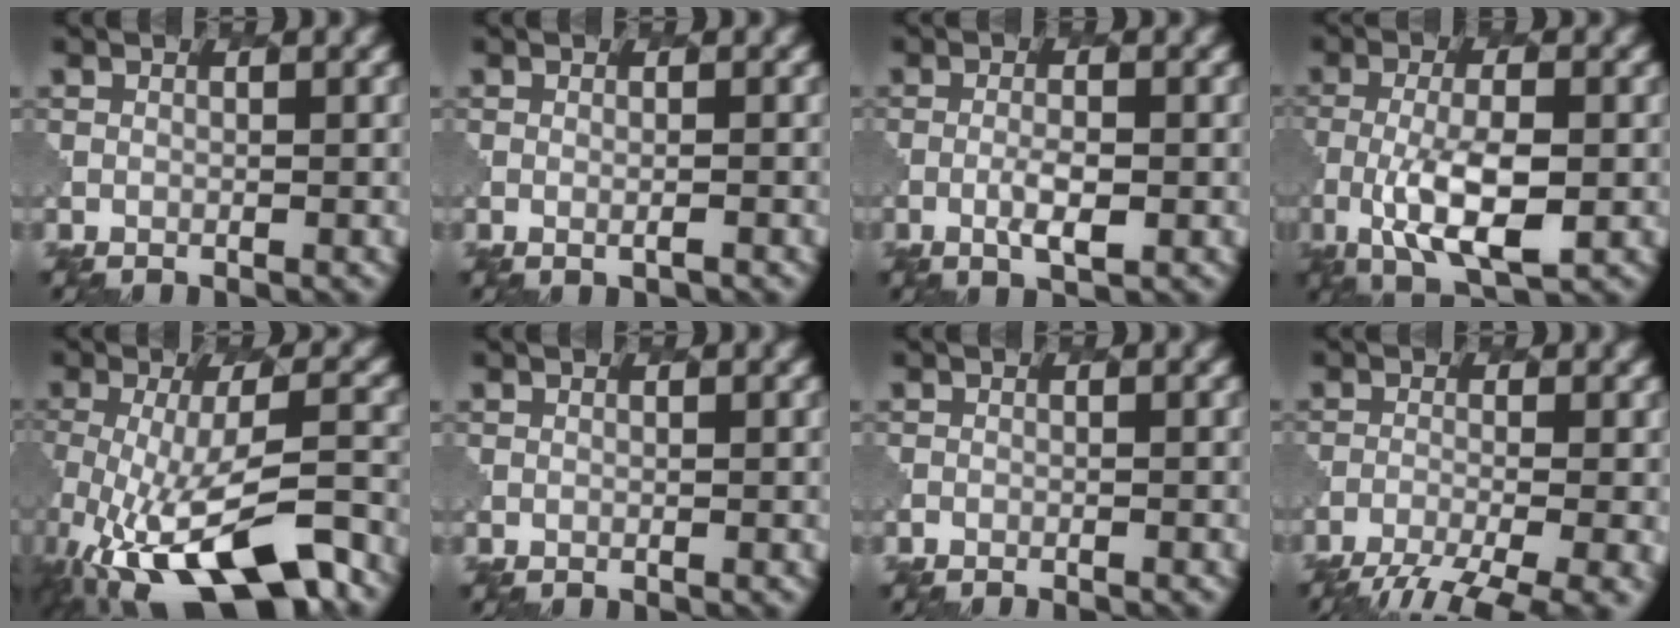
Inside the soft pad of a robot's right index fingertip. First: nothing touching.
{"total": 1.0, "force": [0.1, 0.3, 1.0], "torque": [-0.013, -0.005, 0.003]}
{"total": 2.3, "force": [-0.5, 0.6, 2.2], "torque": [-0.044, -0.003, -0.009]}
{"total": 6.9, "force": [-1.8, 2.5, 6.2], "torque": [-0.120, -0.007, -0.029]}
{"total": 12.3, "force": [-6.4, 3.8, 9.8], "torque": [-0.179, -0.020, -0.098]}
{"total": 0.0}
{"total": 1.4, "force": [-1.4, 0.3, 0.3], "torque": [0.010, 0.002, -0.021]}
{"total": 7.5, "force": [-5.6, 1.7, 4.7], "torque": [-0.080, -0.027, -0.082]}